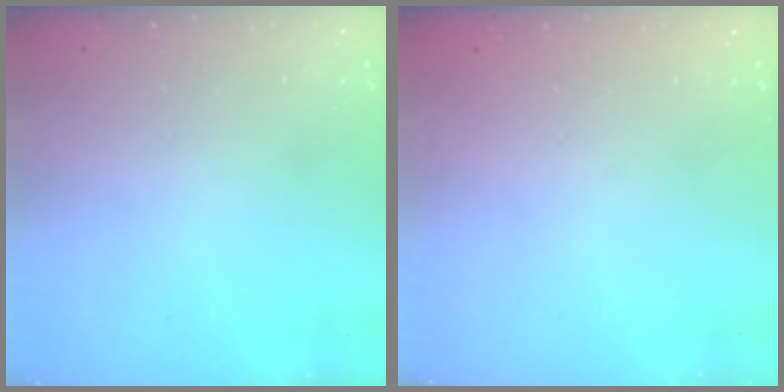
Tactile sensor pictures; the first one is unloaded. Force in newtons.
{"total": 0.0}